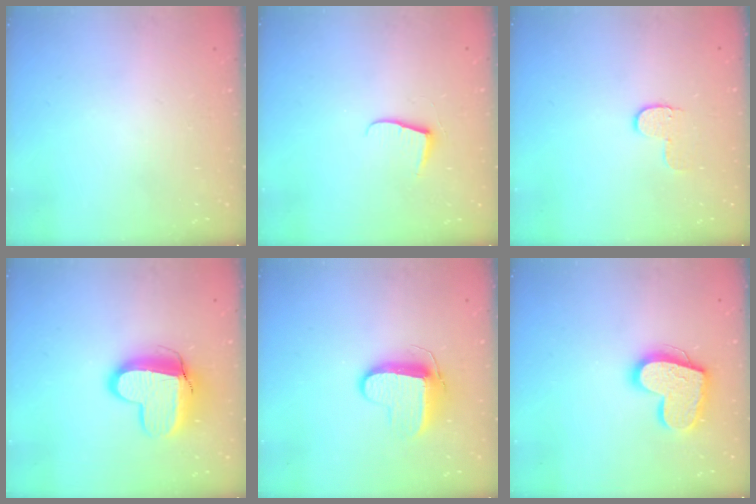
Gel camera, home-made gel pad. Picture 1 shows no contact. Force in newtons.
{"total": 6.2, "press": 6.2, "slide": 0.5}
{"total": 5.2, "press": 5.1, "slide": 0.6}
{"total": 12.8, "press": 12.8, "slide": 1.3}
{"total": 9.3, "press": 9.3, "slide": 0.5}
{"total": 16.9, "press": 16.9, "slide": 1.3}